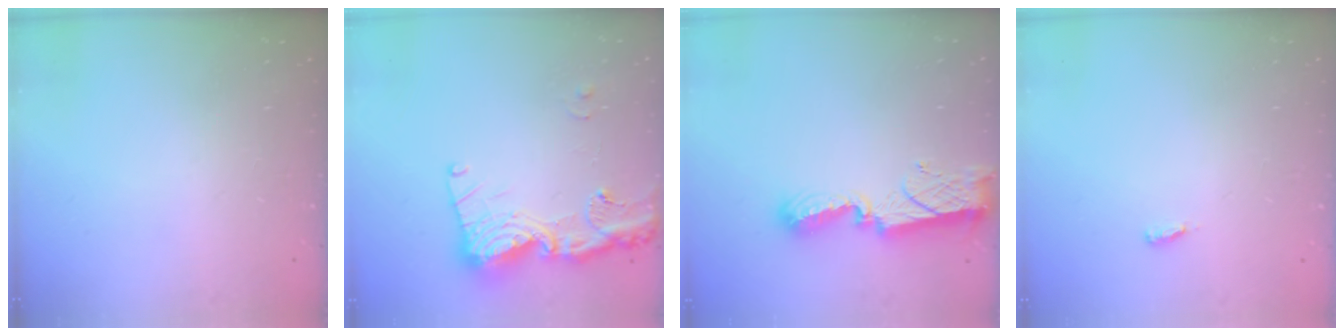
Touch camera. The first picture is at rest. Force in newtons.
{"total": 16.6, "press": 16.5, "slide": 1.9}
{"total": 9.4, "press": 9.4, "slide": 0.8}
{"total": 2.6, "press": 2.4, "slide": 1.0}